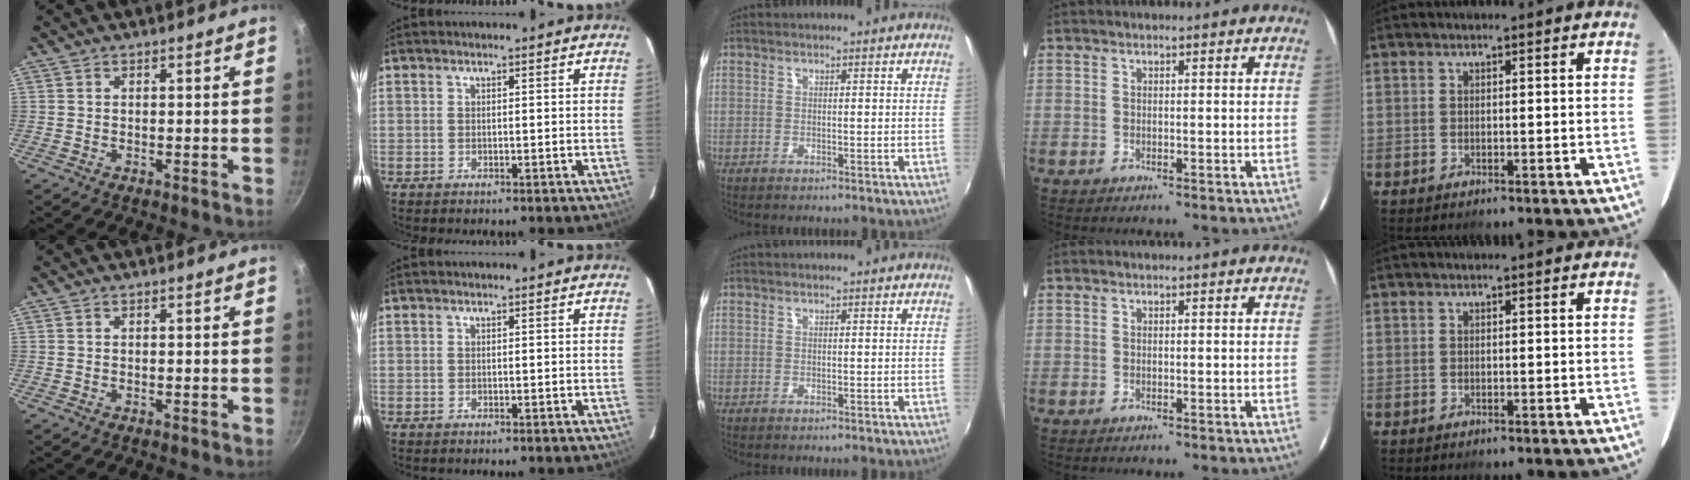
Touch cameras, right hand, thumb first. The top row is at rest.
{}